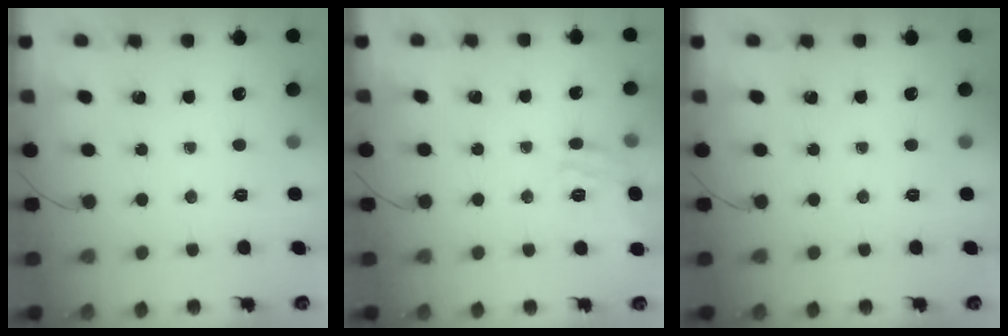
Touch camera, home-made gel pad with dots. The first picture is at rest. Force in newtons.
{"total": 15.0, "press": 15.0, "slide": 0.7}
{"total": 0.0}